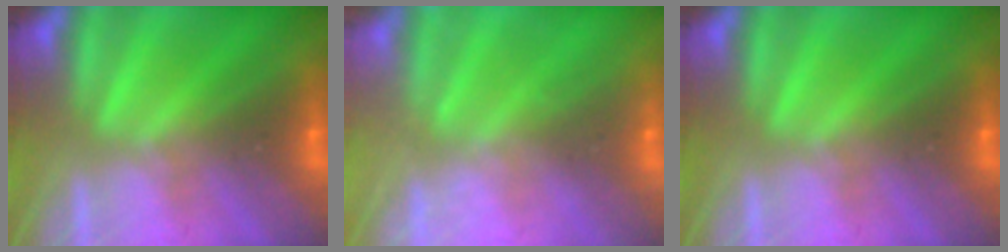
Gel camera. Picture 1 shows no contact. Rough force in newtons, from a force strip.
{"total": 2.4}
{"total": 0.0}